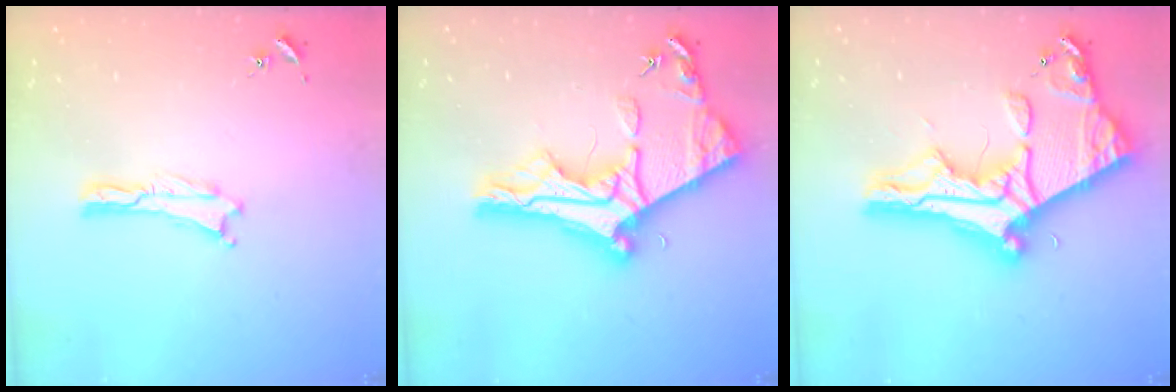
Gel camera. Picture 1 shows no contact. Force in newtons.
{"total": 11.4, "press": 11.3, "slide": 1.0}
{"total": 14.3, "press": 14.3, "slide": 1.2}